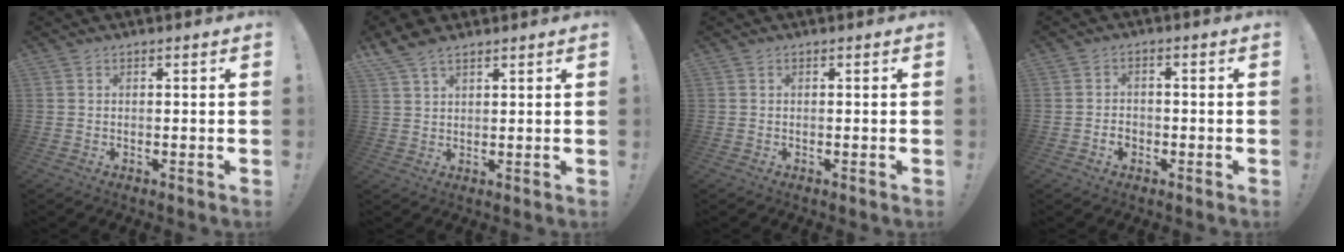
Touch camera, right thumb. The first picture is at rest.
{"total": 5.8, "force": [4.3, 2.5, 2.9], "torque": [-0.058, -0.014, 0.085]}
{"total": 0.0}
{"total": 3.0, "force": [-1.6, 2.1, 1.4], "torque": [-0.017, 0.003, -0.028]}